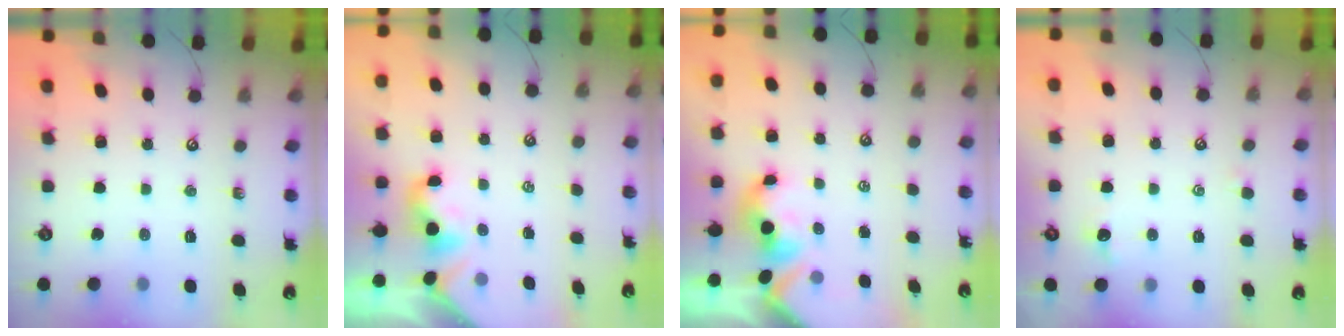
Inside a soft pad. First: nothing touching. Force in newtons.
{"total": 2.2, "press": 2.1, "slide": 0.5}
{"total": 1.7, "press": 1.5, "slide": 0.7}
{"total": 0.9, "press": 0.8, "slide": 0.5}